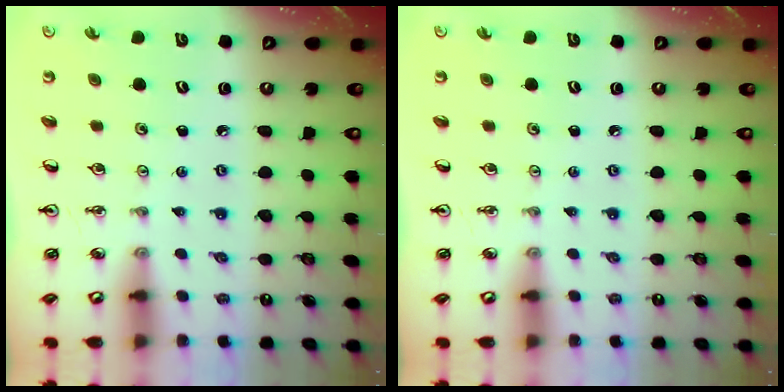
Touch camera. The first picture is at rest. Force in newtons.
{"total": 0.0}